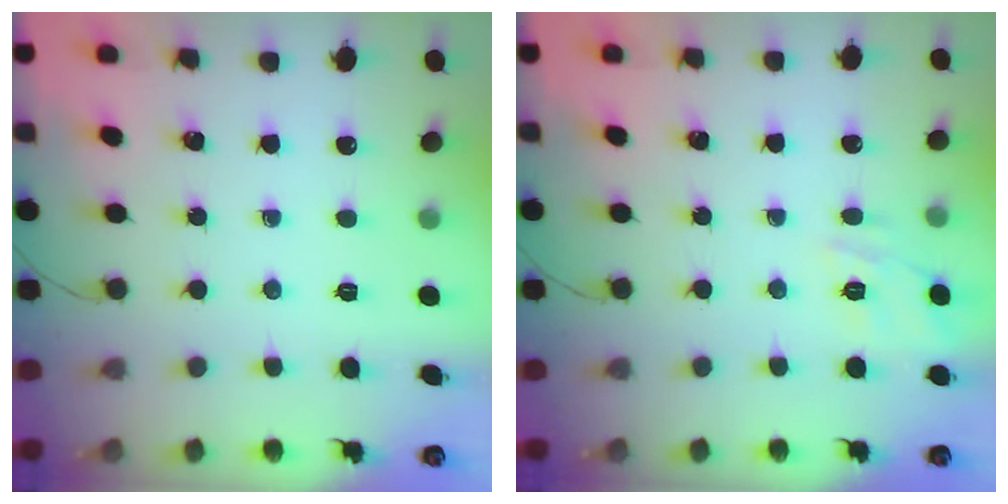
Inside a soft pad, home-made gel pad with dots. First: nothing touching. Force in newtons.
{"total": 11.4, "press": 11.4, "slide": 1.0}